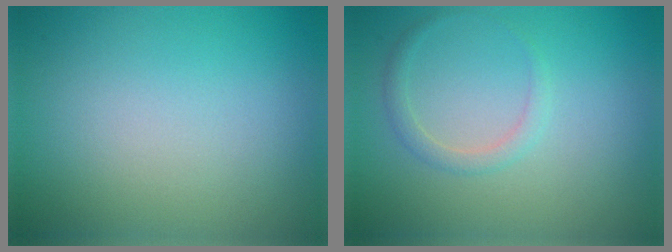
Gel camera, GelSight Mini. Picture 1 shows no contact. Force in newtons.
{"total": 1.3, "press": 1.3, "slide": 0.1}